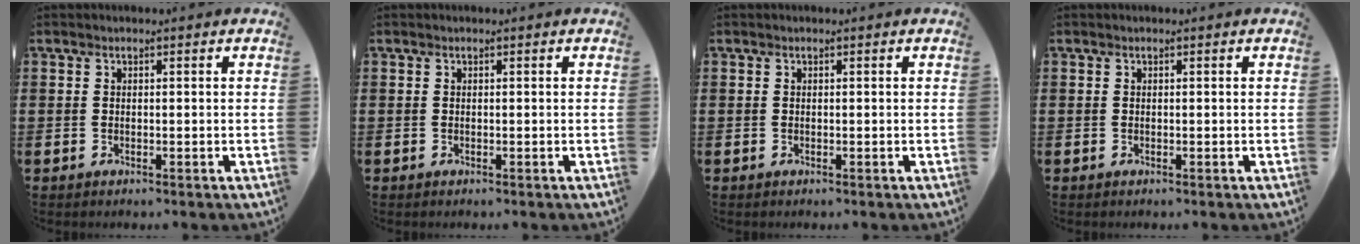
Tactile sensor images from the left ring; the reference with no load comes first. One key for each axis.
{"total": 0.0}
{"total": 0.0}
{"total": 0.0}